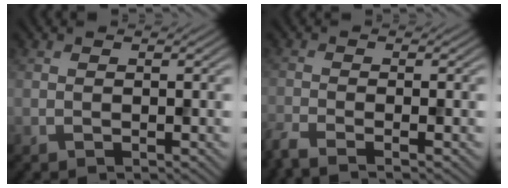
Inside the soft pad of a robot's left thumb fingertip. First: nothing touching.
{"total": 3.5, "force": [-2.5, 0.6, 2.3], "torque": [-0.039, -0.008, -0.061]}